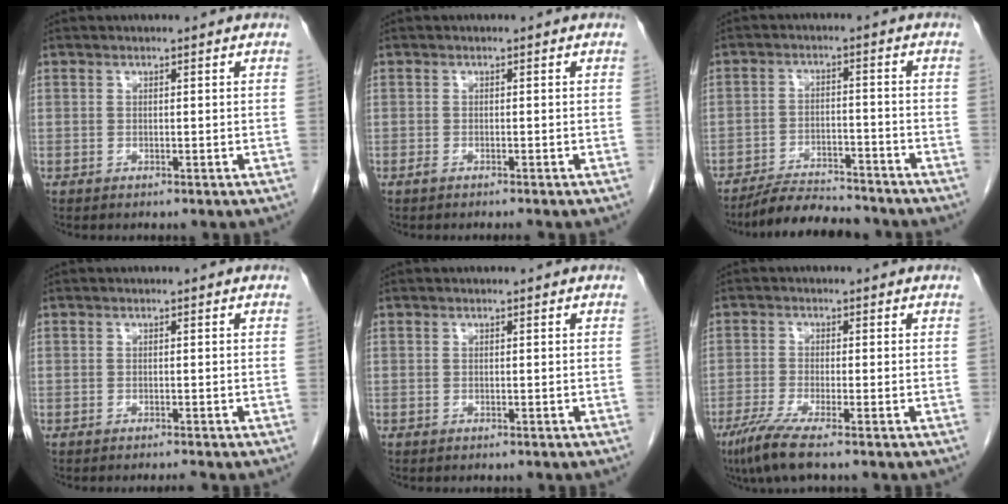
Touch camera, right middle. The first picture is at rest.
{"total": 1.0, "force": [-0.8, 0.0, 0.6], "torque": [-0.011, -0.001, -0.014]}
{"total": 8.4, "force": [-7.9, 1.3, 2.2], "torque": [-0.034, -0.009, -0.130]}
{"total": 1.0, "force": [-0.9, -0.5, 0.2], "torque": [-0.005, -0.001, -0.013]}
{"total": 0.0}
{"total": 5.5, "force": [-3.7, -0.1, 4.1], "torque": [-0.081, -0.017, -0.073]}